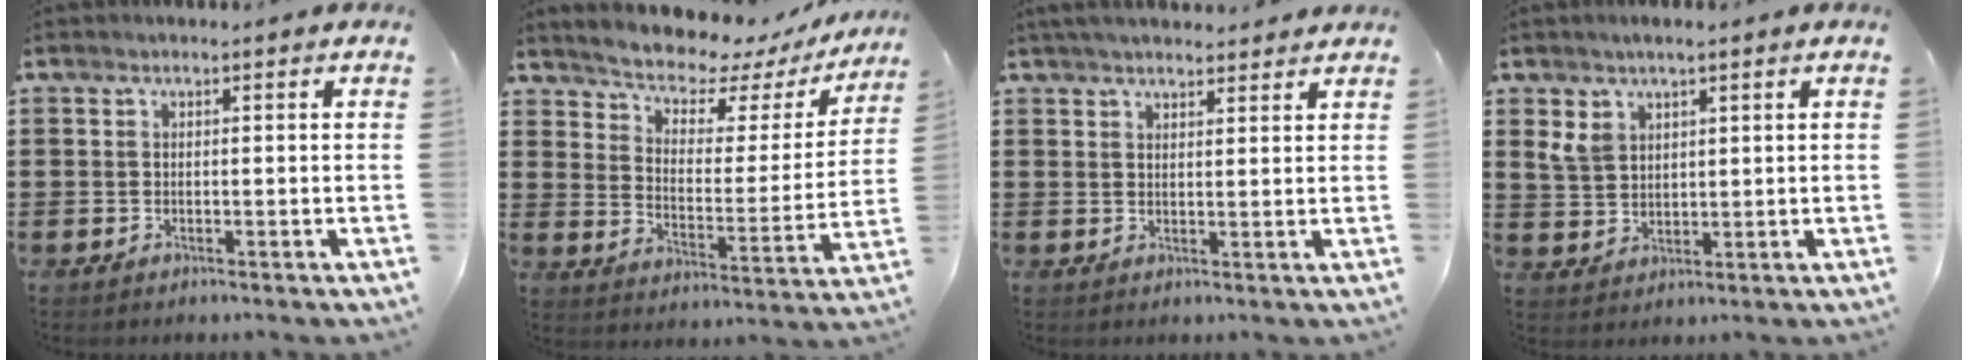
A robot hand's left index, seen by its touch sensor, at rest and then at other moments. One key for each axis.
{"total": 5.9, "fx": 5.6, "fy": 1.2, "fz": 1.3, "tx": -0.049, "ty": -0.048, "tz": 0.090}
{"total": 3.1, "fx": 3.0, "fy": 0.3, "fz": 0.8, "tx": -0.024, "ty": -0.001, "tz": 0.057}
{"total": 3.9, "fx": 2.4, "fy": 2.4, "fz": 1.9, "tx": -0.045, "ty": 0.010, "tz": 0.044}